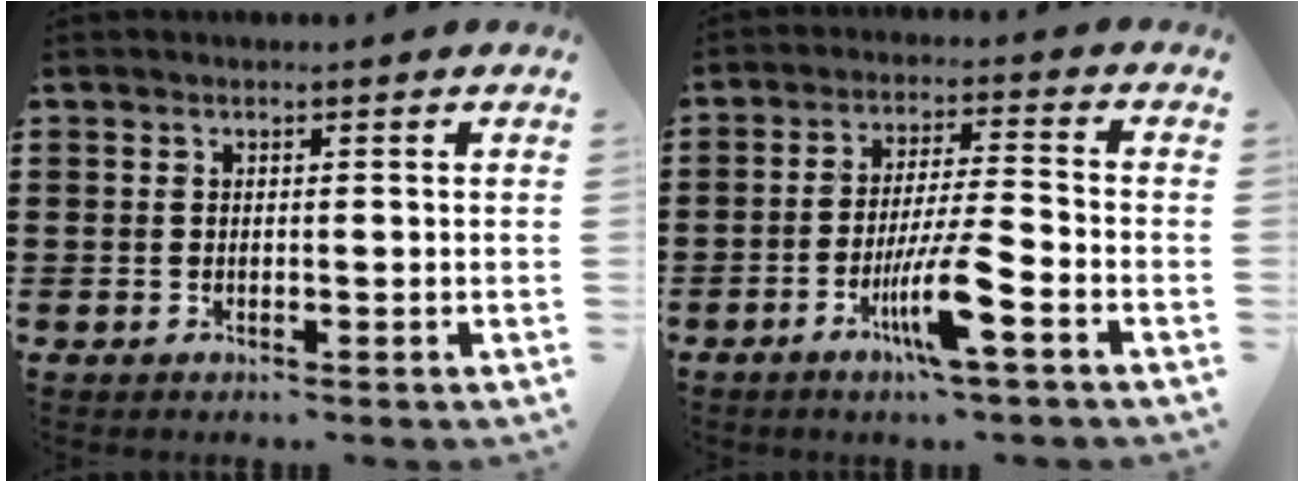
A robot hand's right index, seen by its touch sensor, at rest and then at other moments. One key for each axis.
{"total": 8.9, "fx": -4.1, "fy": 0.7, "fz": 7.9, "tx": -0.154, "ty": -0.008, "tz": -0.077}